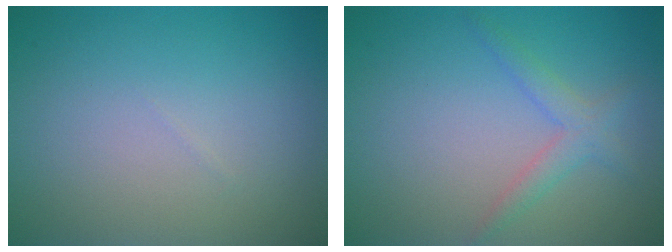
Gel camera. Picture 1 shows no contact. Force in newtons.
{"total": 2.1, "press": 2.1, "slide": 0.1}